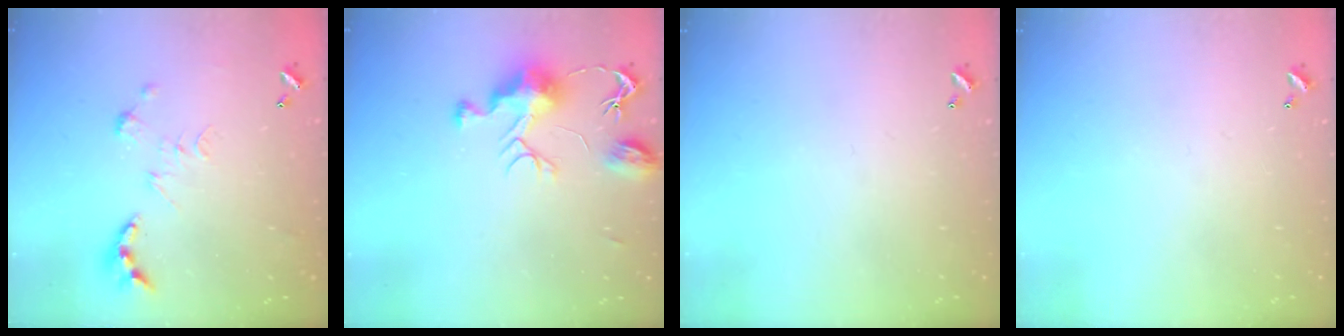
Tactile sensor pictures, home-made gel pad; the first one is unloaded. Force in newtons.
{"total": 9.4, "press": 9.4, "slide": 0.3}
{"total": 0.0}
{"total": 0.0}